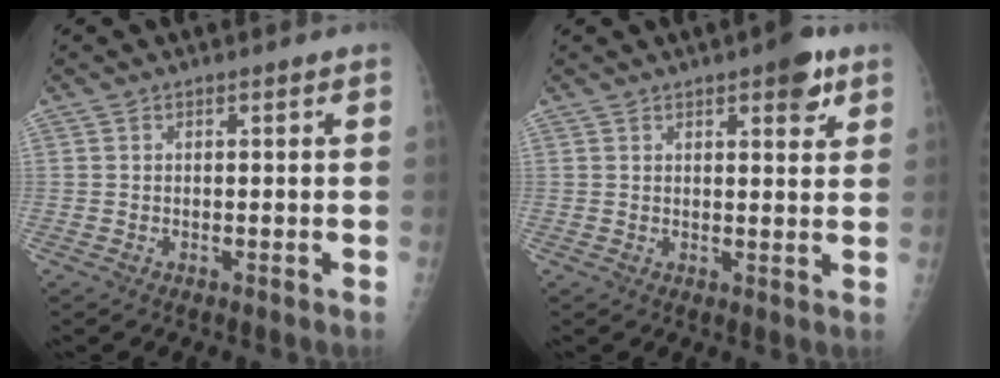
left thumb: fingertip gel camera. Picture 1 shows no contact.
{"total": 6.6, "force": [3.7, 2.2, 5.0], "torque": [-0.050, -0.014, 0.043]}